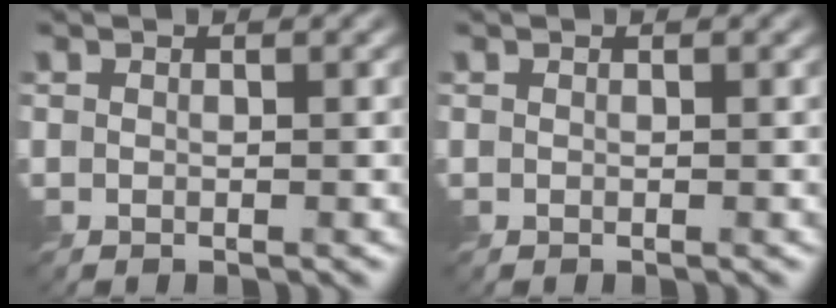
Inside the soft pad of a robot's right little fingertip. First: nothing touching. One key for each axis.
{"total": 0.0}